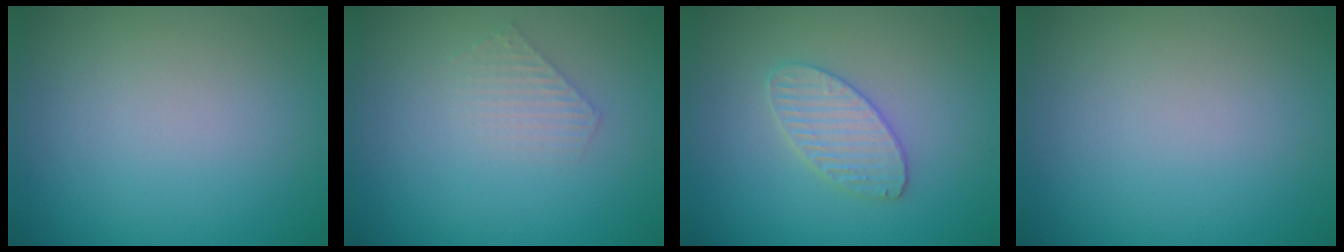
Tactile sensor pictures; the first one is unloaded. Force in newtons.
{"total": 1.5, "press": 1.5, "slide": 0.3}
{"total": 3.0, "press": 3.0, "slide": 0.2}
{"total": 0.0}